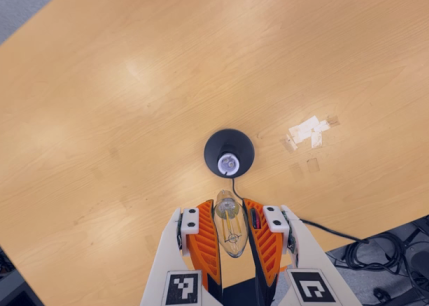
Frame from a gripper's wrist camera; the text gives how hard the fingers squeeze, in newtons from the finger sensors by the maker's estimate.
{"total": 21.4, "left": 23.2, "right": 19.6}